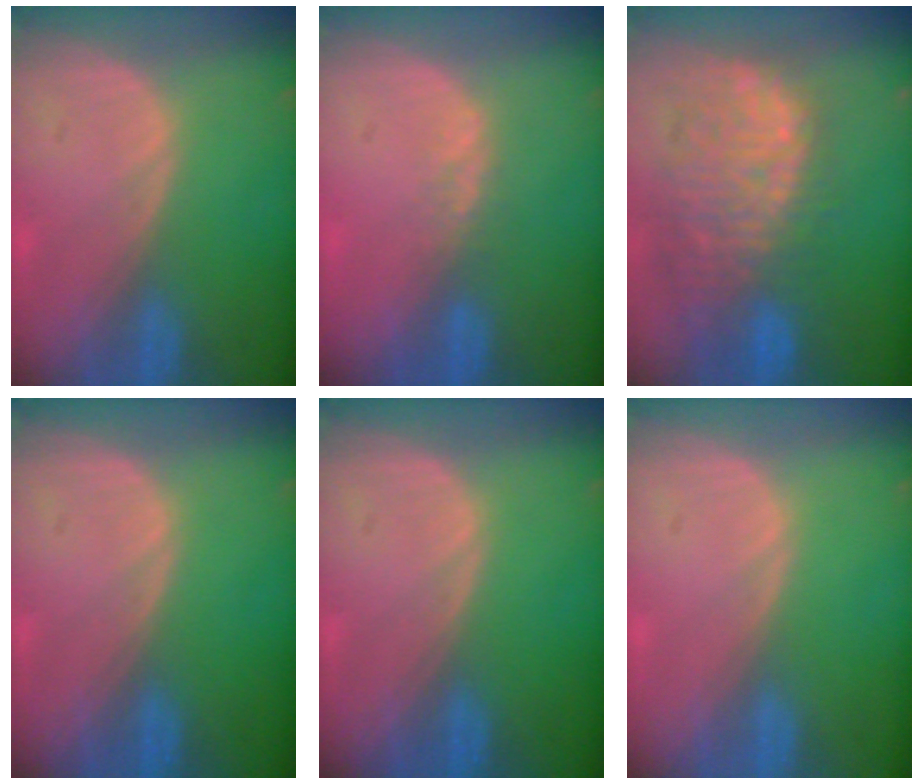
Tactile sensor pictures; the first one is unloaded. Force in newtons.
{"total": 1.7, "press": 1.4, "slide": 0.9}
{"total": 12.2, "press": 10.9, "slide": 5.5}
{"total": 0.0}
{"total": 0.0}
{"total": 0.0}